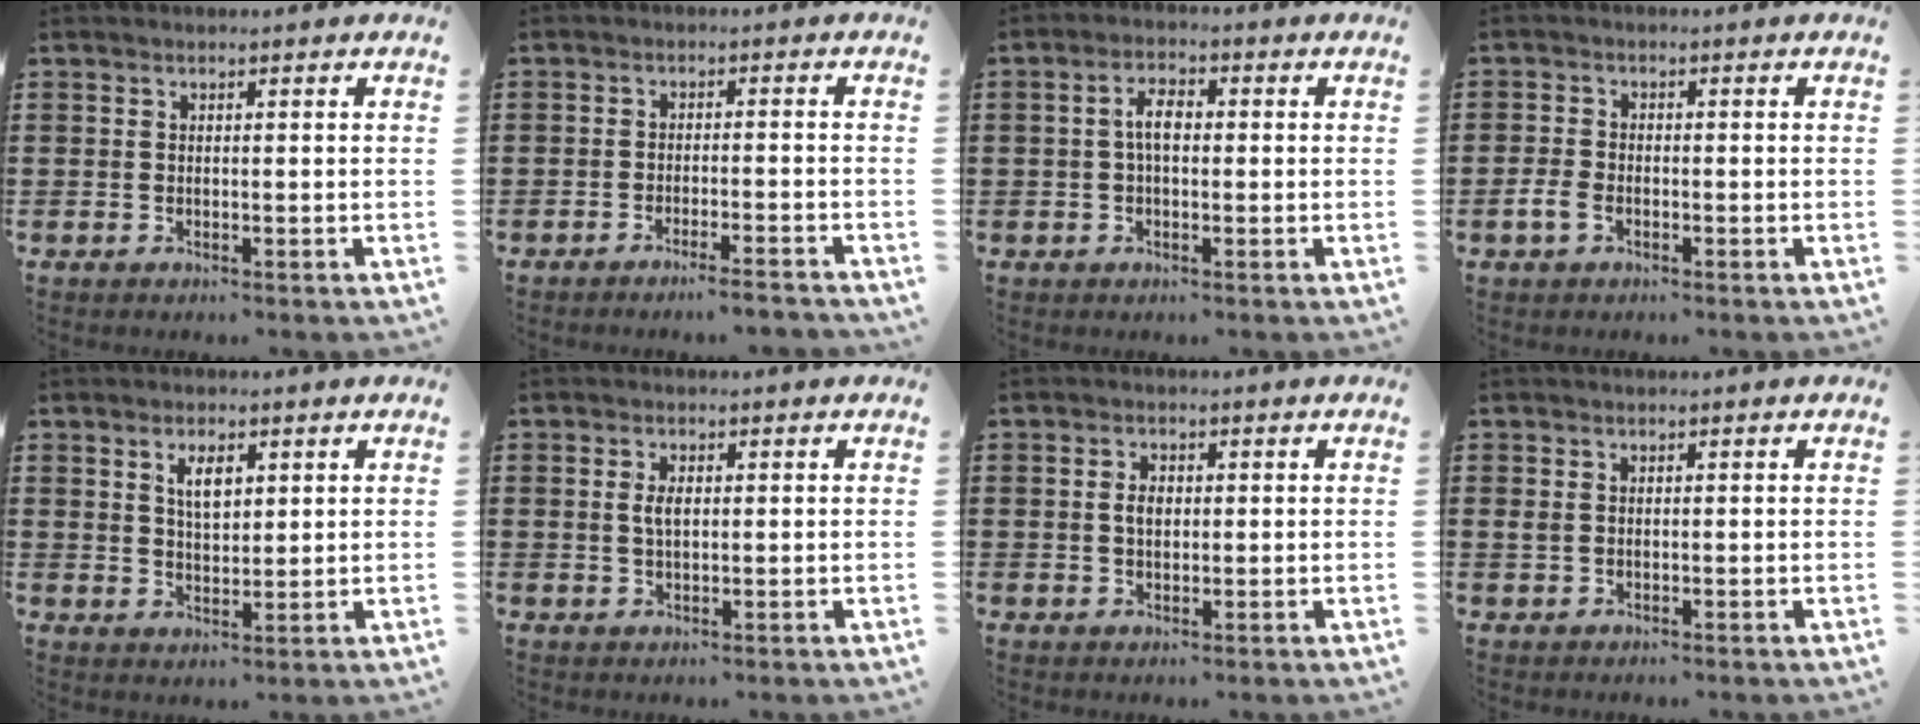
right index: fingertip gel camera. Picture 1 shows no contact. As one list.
[{"total": 2.8, "force": [-2.6, -0.3, 1.0], "torque": [-0.018, -0.002, -0.052]}, {"total": 3.6, "force": [-0.2, 1.6, 3.2], "torque": [-0.062, 0.007, -0.005]}, {"total": 2.6, "force": [-1.3, 1.4, 1.7], "torque": [-0.046, -0.003, -0.028]}, {"total": 3.7, "force": [1.6, 1.6, 2.9], "torque": [-0.047, 0.000, 0.023]}, {"total": 2.6, "force": [0.4, 1.1, 2.3], "torque": [-0.049, 0.005, 0.005]}, {"total": 2.4, "force": [0.2, 1.4, 2.0], "torque": [-0.040, 0.007, 0.002]}, {"total": 0.9, "force": [0.1, 0.8, 0.4], "torque": [-0.011, 0.006, 0.001]}]